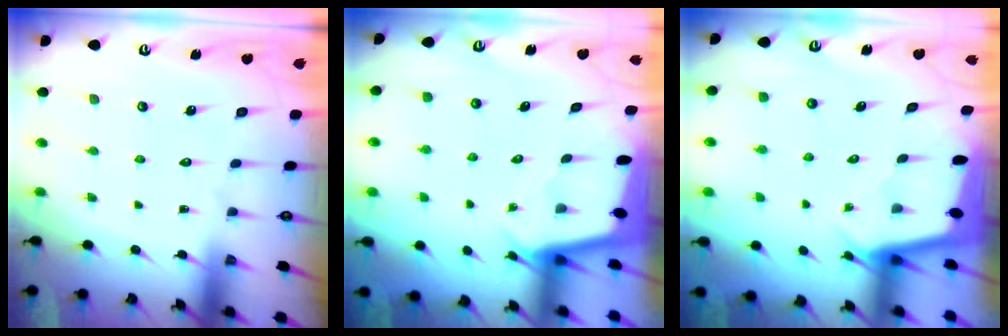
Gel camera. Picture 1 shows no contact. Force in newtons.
{"total": 1.8, "press": 1.8, "slide": 0.1}
{"total": 1.8, "press": 1.8, "slide": 0.1}